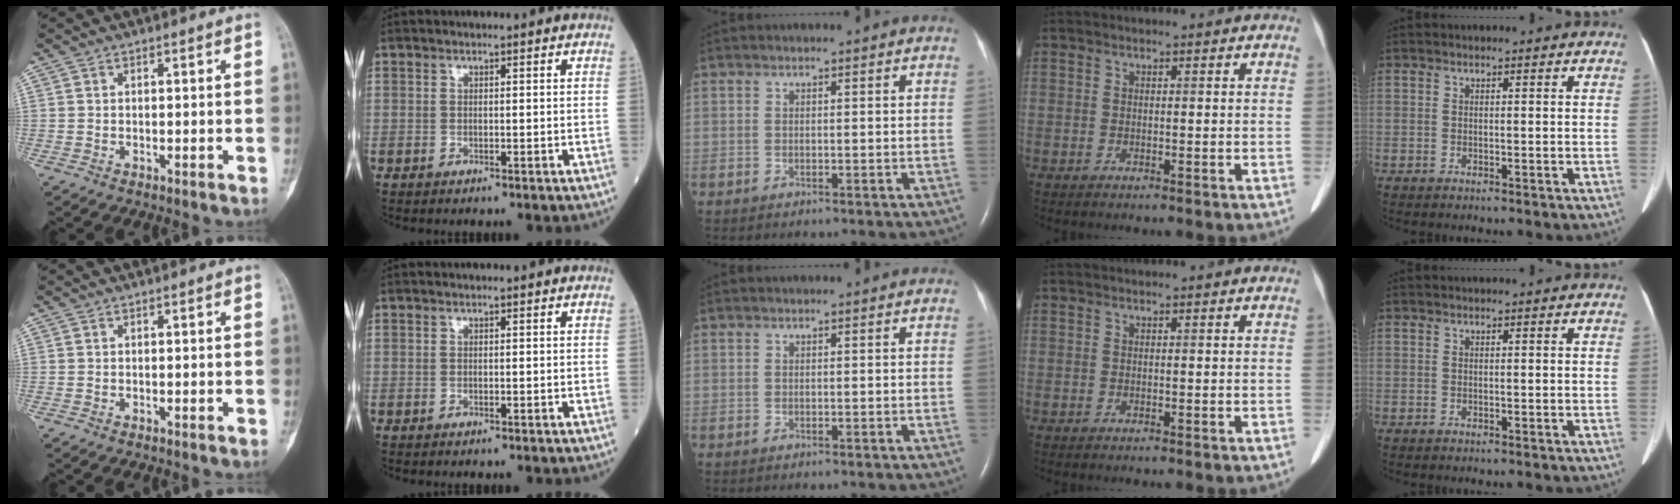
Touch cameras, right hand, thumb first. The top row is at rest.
{}